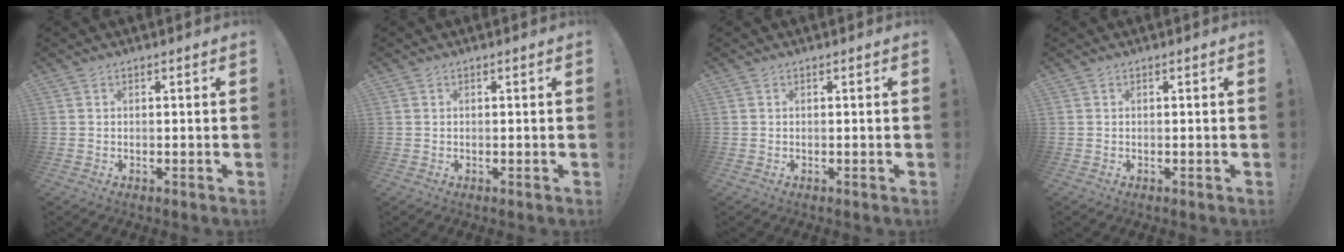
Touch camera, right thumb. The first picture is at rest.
{"total": 0.0}
{"total": 0.0}
{"total": 0.0}